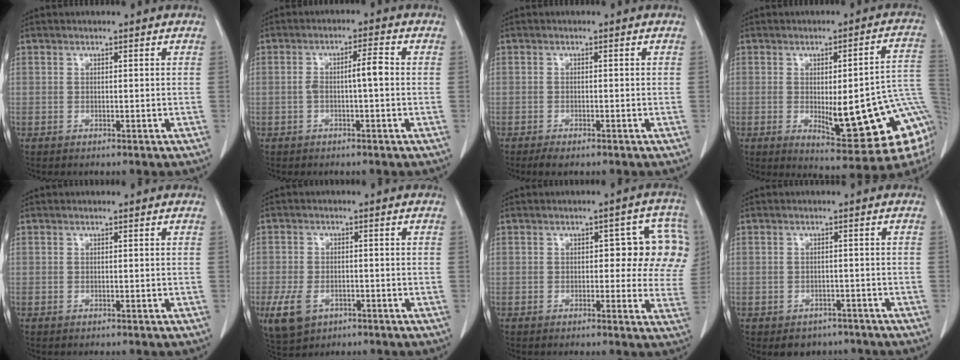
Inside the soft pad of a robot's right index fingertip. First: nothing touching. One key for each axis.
{"total": 3.9, "fx": -0.4, "fy": 0.4, "fz": 3.9, "tx": -0.072, "ty": 0.013, "tz": -0.004}
{"total": 2.3, "fx": -1.6, "fy": 0.7, "fz": 1.4, "tx": -0.026, "ty": -0.004, "tz": -0.024}
{"total": 20.2, "fx": -3.4, "fy": 4.1, "fz": 19.5, "tx": -0.176, "ty": 0.010, "tz": -0.025}
{"total": 0.0}
{"total": 6.5, "fx": -2.9, "fy": 4.5, "fz": 3.7, "tx": -0.079, "ty": -0.005, "tz": -0.040}
{"total": 9.7, "fx": 1.6, "fy": 4.5, "fz": 8.4, "tx": -0.070, "ty": 0.026, "tz": 0.014}
{"total": 4.2, "fx": -3.1, "fy": 2.7, "fz": 0.5, "tx": 0.003, "ty": 0.012, "tz": -0.038}